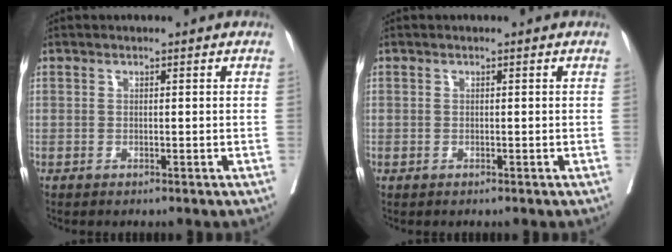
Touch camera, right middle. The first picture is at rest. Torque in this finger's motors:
{"motor_torque": [0.36, -0.36, -0.21, -0.21]}